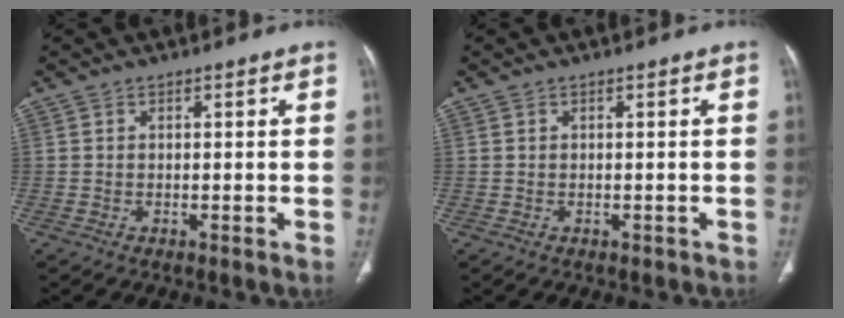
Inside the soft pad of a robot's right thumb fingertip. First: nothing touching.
{"total": 0.6, "force": [-0.1, 0.6, 0.1], "torque": [-0.001, 0.005, 0.003]}